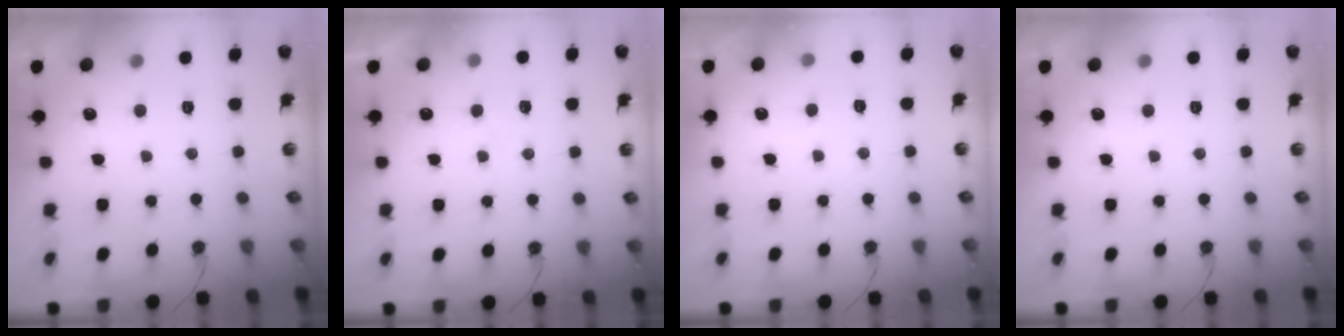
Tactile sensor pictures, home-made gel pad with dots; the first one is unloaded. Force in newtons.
{"total": 4.5, "press": 4.4, "slide": 0.6}
{"total": 3.2, "press": 3.2, "slide": 0.6}
{"total": 0.0}